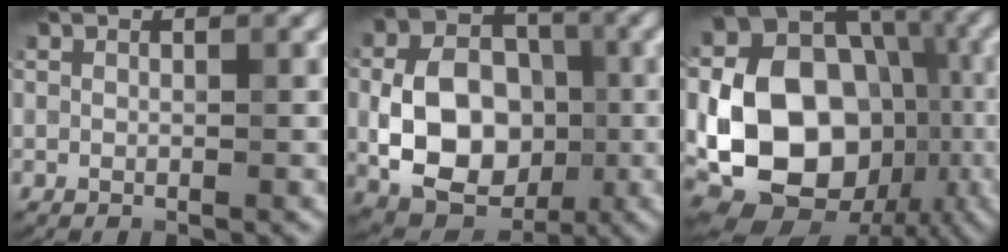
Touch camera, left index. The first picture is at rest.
{"total": 9.7, "force": [-2.0, 6.9, 6.4], "torque": [-0.114, 0.005, -0.040]}
{"total": 19.3, "force": [-2.4, 15.7, 10.8], "torque": [-0.182, -0.007, -0.055]}